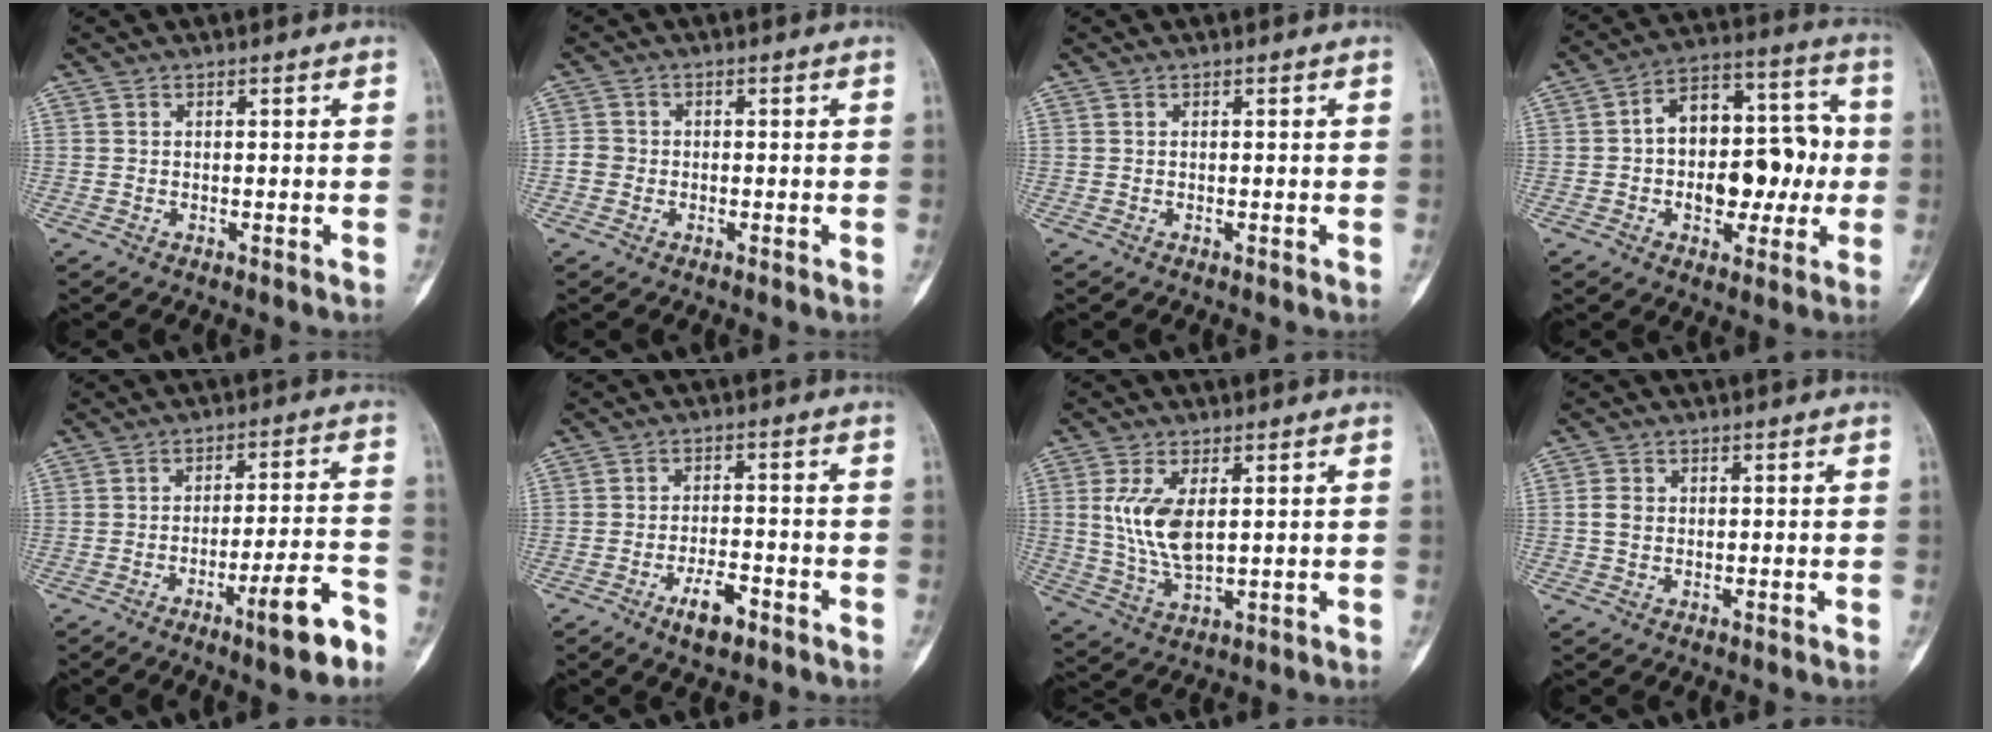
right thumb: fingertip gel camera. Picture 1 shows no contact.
{"total": 2.2, "force": [-0.5, 2.1, 0.6], "torque": [-0.002, 0.008, -0.013]}
{"total": 0.0}
{"total": 17.2, "force": [-1.5, 10.8, 13.3], "torque": [-0.150, 0.047, -0.024]}
{"total": 9.7, "force": [-5.8, 1.3, 7.6], "torque": [-0.113, 0.035, -0.084]}
{"total": 5.5, "force": [-3.3, 2.1, 4.0], "torque": [-0.065, 0.019, -0.052]}
{"total": 9.0, "force": [1.8, 4.2, 7.8], "torque": [-0.160, -0.015, 0.045]}
{"total": 2.4, "force": [0.2, 1.9, 1.4], "torque": [-0.025, 0.004, 0.004]}